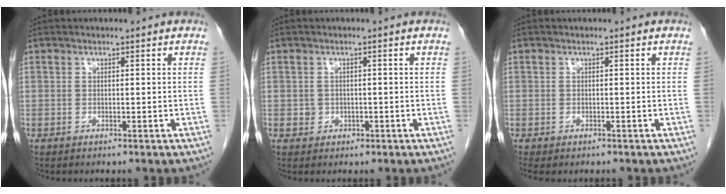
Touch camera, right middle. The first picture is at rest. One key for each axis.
{"total": 1.4, "fx": -0.3, "fy": 1.3, "fz": 0.3, "tx": -0.005, "ty": 0.004, "tz": 0.000}
{"total": 1.8, "fx": -1.4, "fy": 0.9, "fz": 0.7, "tx": -0.012, "ty": -0.004, "tz": -0.018}